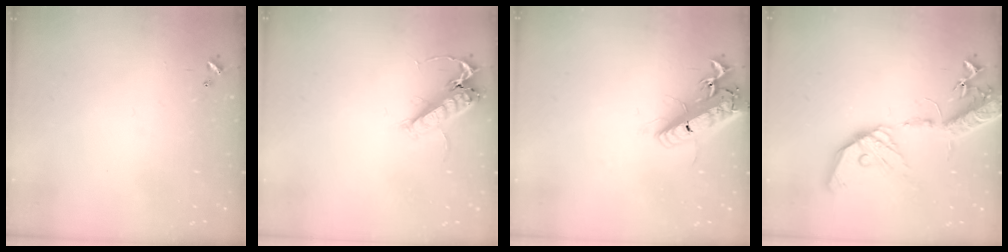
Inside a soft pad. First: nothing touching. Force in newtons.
{"total": 14.1, "press": 14.0, "slide": 1.8}
{"total": 19.5, "press": 19.2, "slide": 3.6}
{"total": 20.1, "press": 19.7, "slide": 3.7}